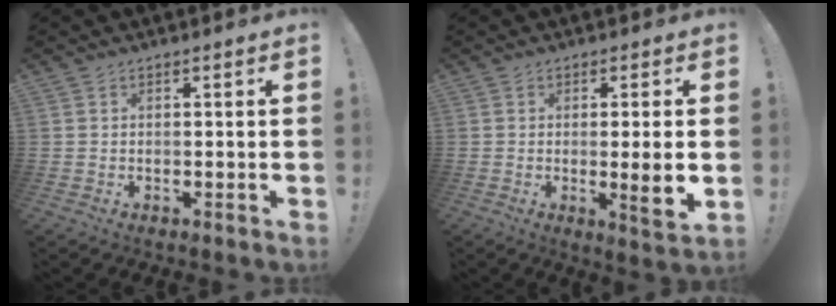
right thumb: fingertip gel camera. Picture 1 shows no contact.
{"total": 7.1, "force": [-0.6, -0.1, 7.1], "torque": [-0.093, -0.016, -0.012]}